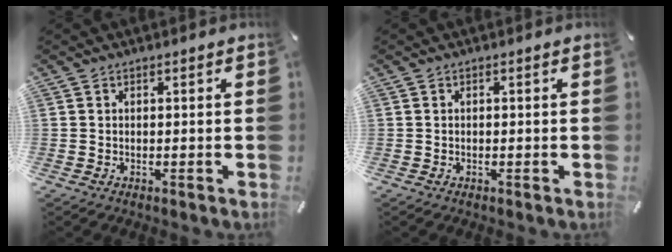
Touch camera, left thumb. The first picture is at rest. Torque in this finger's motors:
{"motor_torque": [0.10, 0.22, -0.01, -0.07, 0.00]}